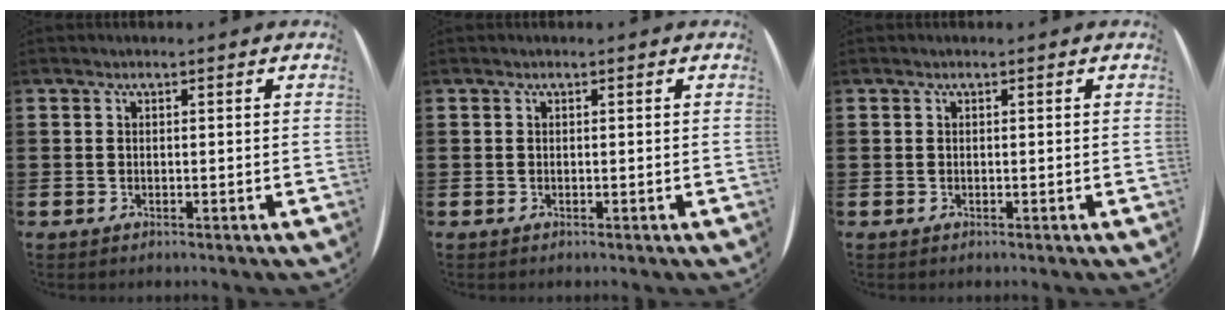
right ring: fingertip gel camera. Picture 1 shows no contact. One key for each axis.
{"total": 0.0}
{"total": 0.0}